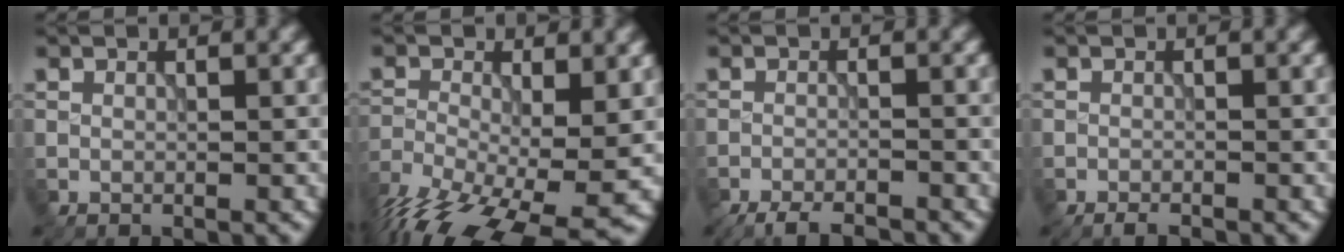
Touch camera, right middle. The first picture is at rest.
{"total": 12.2, "force": [-6.5, 4.9, 9.1], "torque": [-0.170, -0.033, -0.113]}
{"total": 5.0, "force": [-4.5, 0.9, 1.9], "torque": [-0.037, -0.014, -0.069]}
{"total": 1.2, "force": [-1.0, 0.2, 0.5], "torque": [-0.007, -0.002, -0.020]}